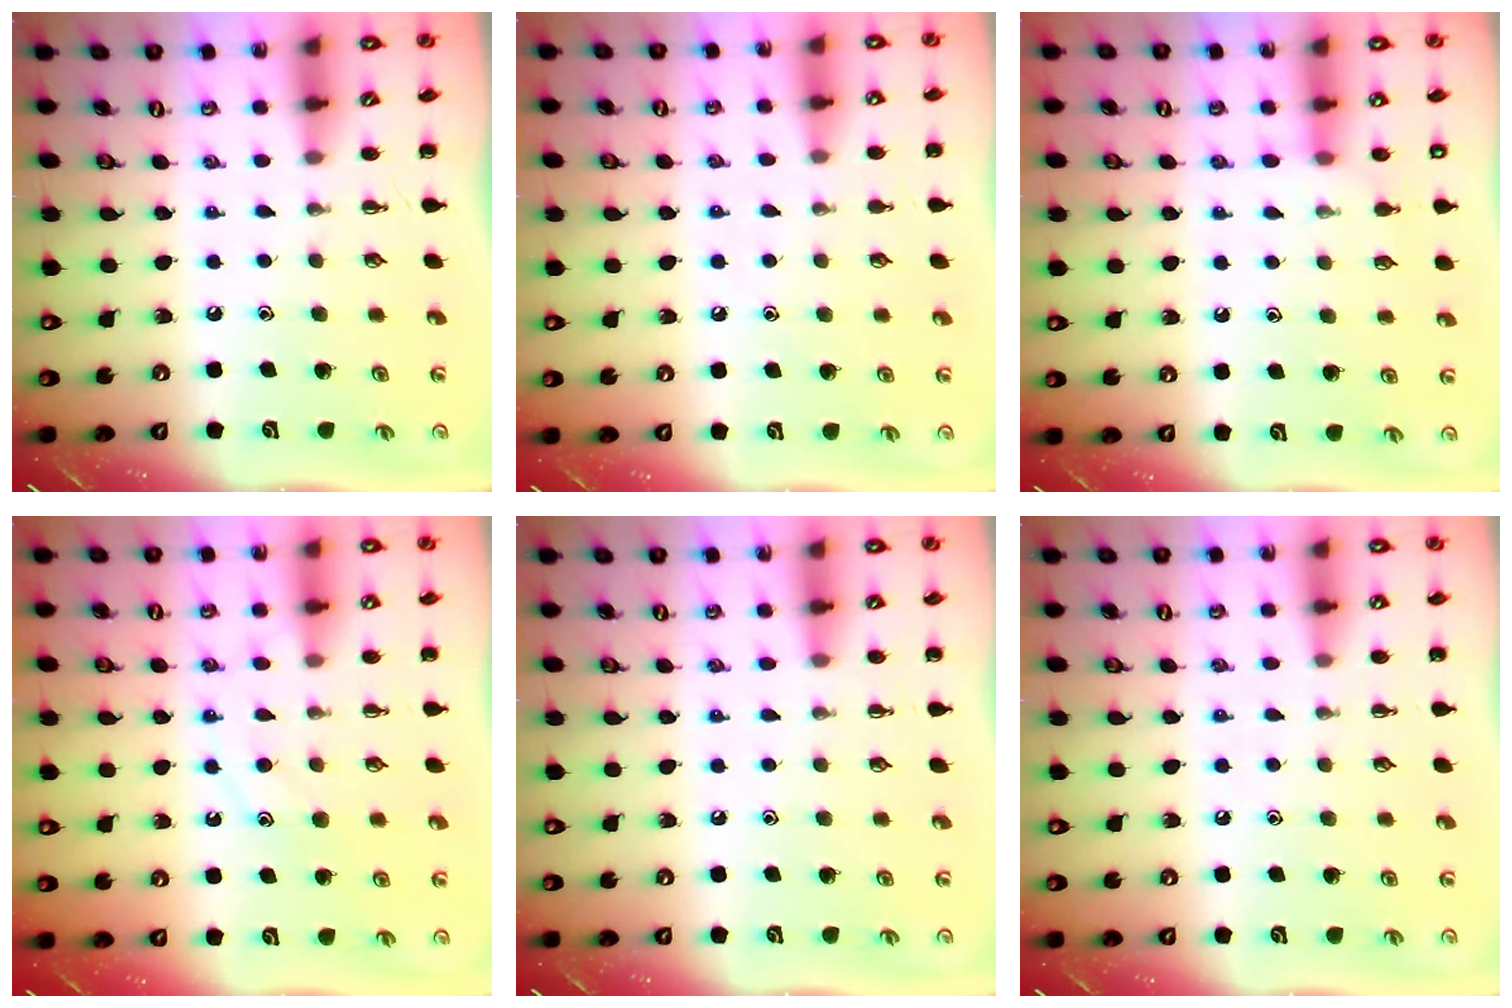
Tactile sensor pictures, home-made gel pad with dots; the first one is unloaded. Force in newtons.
{"total": 4.8, "press": 4.5, "slide": 1.6}
{"total": 7.7, "press": 7.6, "slide": 1.5}
{"total": 10.6, "press": 10.5, "slide": 0.9}
{"total": 6.2, "press": 5.8, "slide": 2.3}
{"total": 6.7, "press": 6.3, "slide": 2.3}